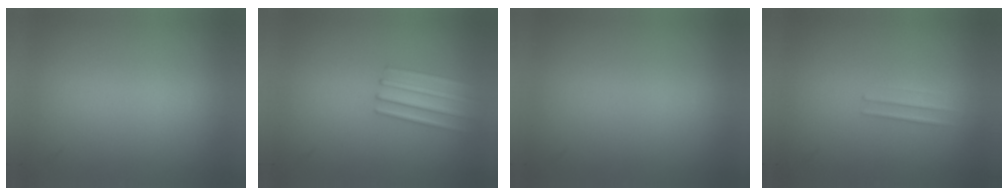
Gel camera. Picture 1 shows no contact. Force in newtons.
{"total": 2.1}
{"total": 0.0}
{"total": 1.4}